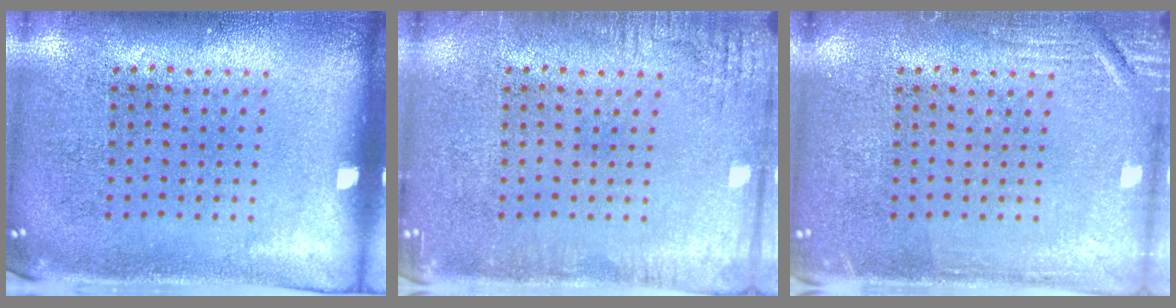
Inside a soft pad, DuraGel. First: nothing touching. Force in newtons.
{"total": 2.0, "press": 2.0, "slide": 0.2}
{"total": 2.3, "press": 2.2, "slide": 0.4}